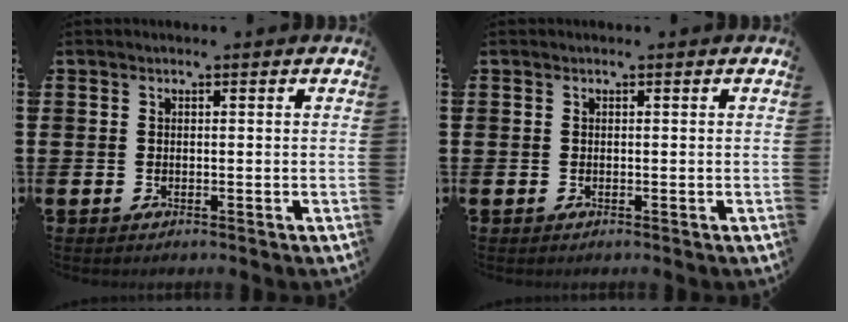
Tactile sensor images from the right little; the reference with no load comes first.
{"total": 0.0}